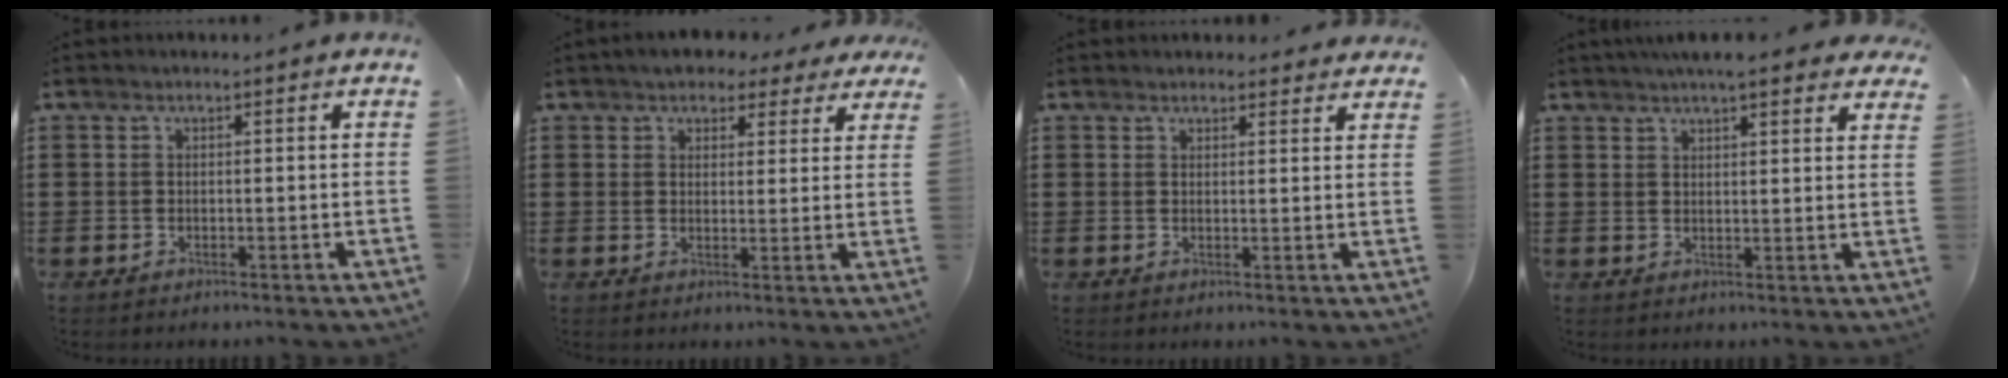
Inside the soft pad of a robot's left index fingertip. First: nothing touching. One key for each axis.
{"total": 4.2, "fx": 3.6, "fy": 1.9, "fz": 1.1, "tx": -0.030, "ty": 0.000, "tz": 0.066}
{"total": 2.1, "fx": 2.0, "fy": 0.6, "fz": 0.1, "tx": 0.000, "ty": -0.002, "tz": 0.036}
{"total": 4.9, "fx": 4.2, "fy": 0.5, "fz": 2.3, "tx": -0.049, "ty": -0.007, "tz": 0.075}